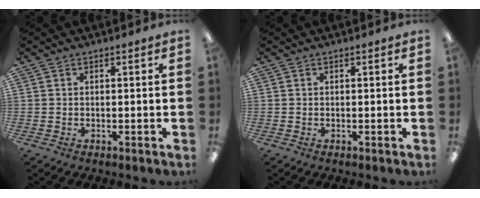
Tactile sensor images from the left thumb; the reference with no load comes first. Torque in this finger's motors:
{"motor_torque": [-0.01, 0.01, 0.00, 0.00, 0.00]}